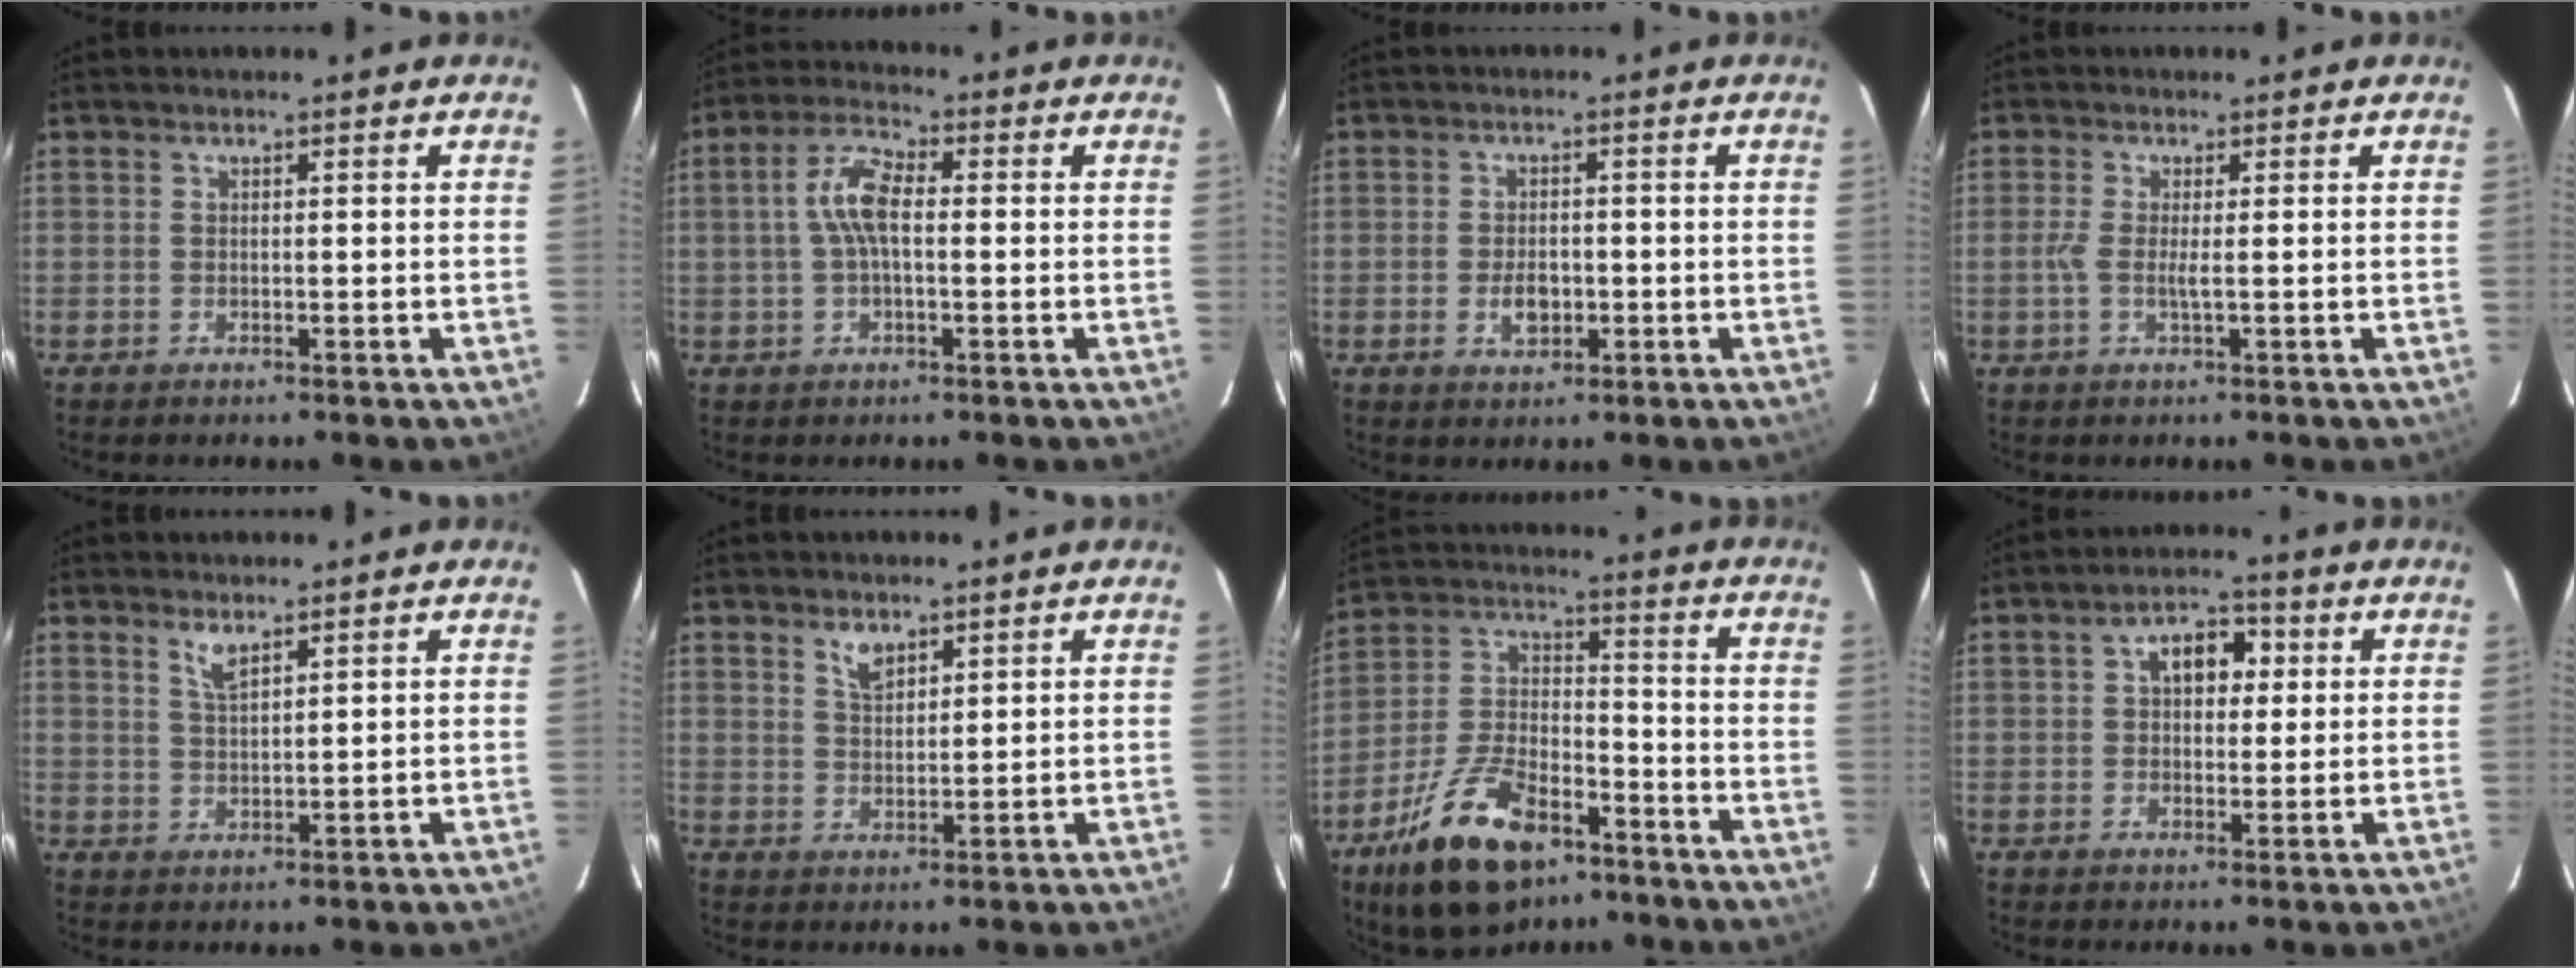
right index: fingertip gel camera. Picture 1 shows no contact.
{"total": 6.6, "force": [0.0, 2.7, 6.0], "torque": [-0.125, 0.017, -0.001]}
{"total": 4.2, "force": [-1.1, 2.7, 3.1], "torque": [-0.058, -0.001, -0.016]}
{"total": 2.6, "force": [-0.4, 0.0, 2.6], "torque": [-0.059, -0.002, -0.013]}
{"total": 3.0, "force": [2.2, 0.8, 1.9], "torque": [-0.036, -0.001, 0.042]}
{"total": 3.5, "force": [2.4, 1.7, 1.9], "torque": [-0.032, 0.003, 0.045]}
{"total": 18.9, "force": [-11.6, 9.1, 11.9], "torque": [-0.241, 0.001, -0.197]}
{"total": 6.2, "force": [1.6, 4.1, 4.3], "torque": [-0.066, 0.025, 0.027]}